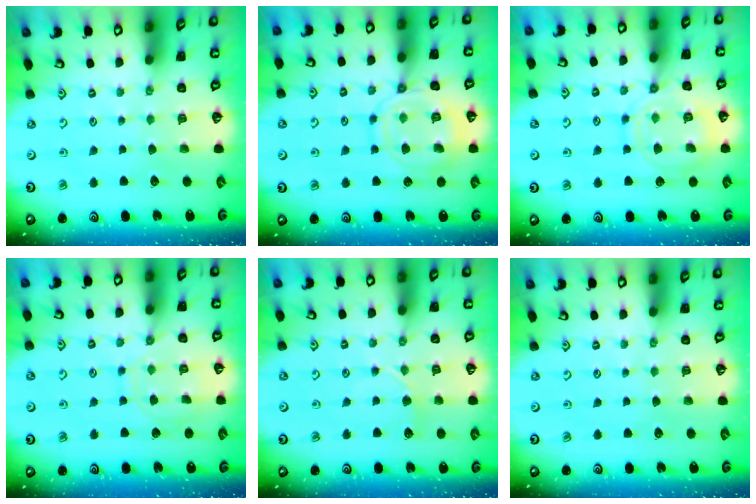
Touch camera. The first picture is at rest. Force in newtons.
{"total": 14.4, "press": 14.3, "slide": 1.2}
{"total": 13.4, "press": 13.4, "slide": 1.2}
{"total": 9.7, "press": 9.7, "slide": 0.8}
{"total": 5.0, "press": 4.9, "slide": 0.7}
{"total": 0.0}